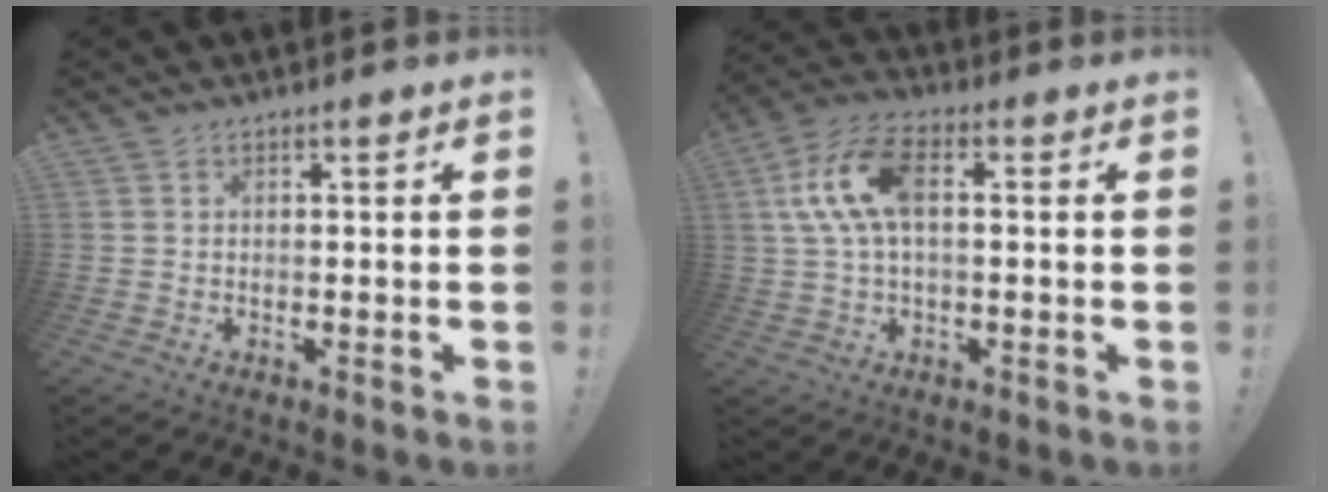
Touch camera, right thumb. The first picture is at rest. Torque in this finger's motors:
{"motor_torque": [0.08, 0.64, 0.12, 0.10, 0.07]}